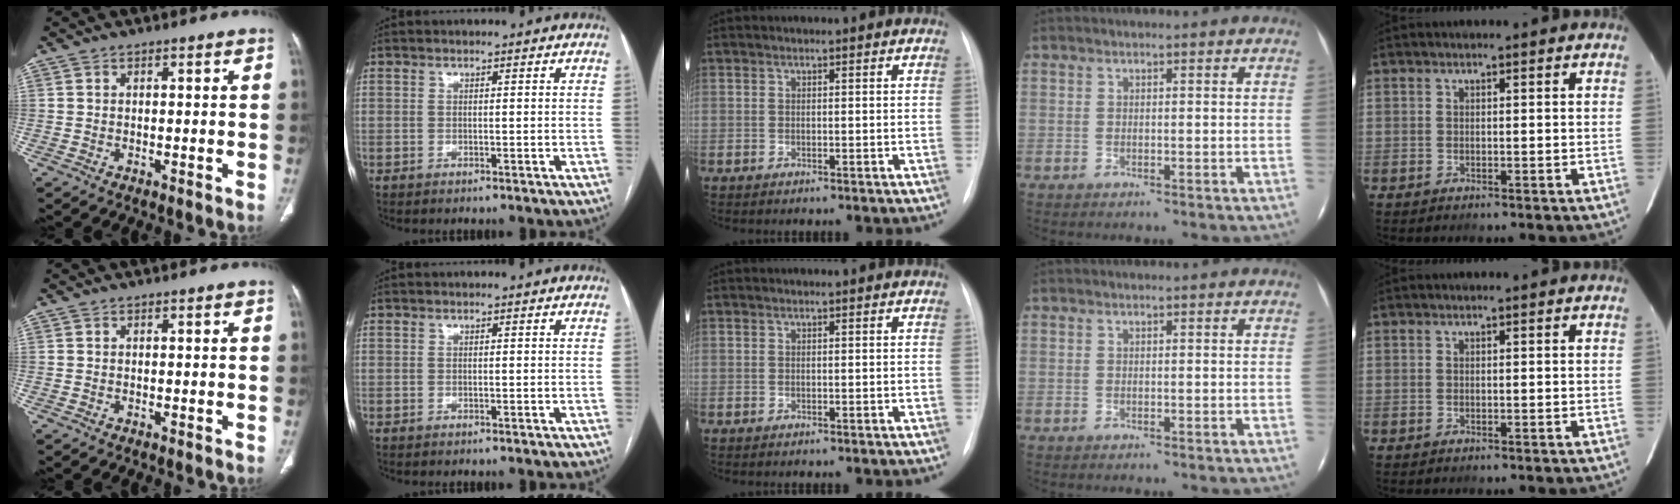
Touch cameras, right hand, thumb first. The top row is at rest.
{}